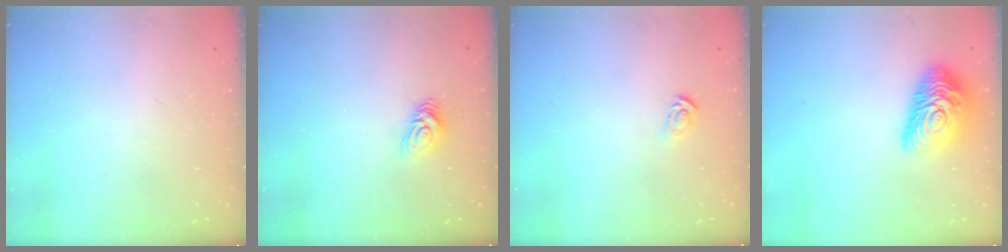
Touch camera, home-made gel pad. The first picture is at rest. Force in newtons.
{"total": 7.2, "press": 7.2, "slide": 0.4}
{"total": 2.9, "press": 2.9, "slide": 0.2}
{"total": 16.3, "press": 16.2, "slide": 0.8}